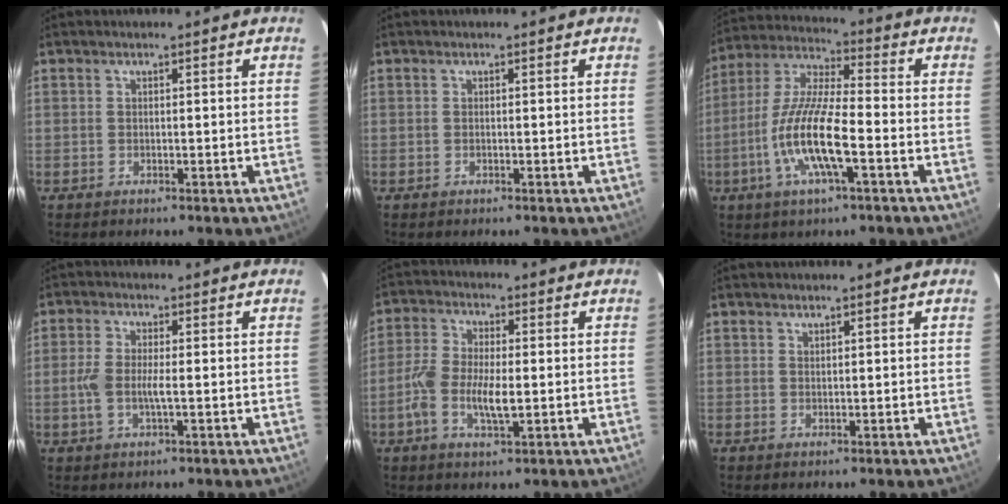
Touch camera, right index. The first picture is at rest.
{"total": 0.0}
{"total": 13.9, "force": [-4.7, 2.7, 12.8], "torque": [-0.263, -0.008, -0.095]}
{"total": 4.8, "force": [-0.8, 1.5, 4.5], "torque": [-0.099, 0.000, -0.015]}
{"total": 7.7, "force": [-1.7, 3.0, 6.8], "torque": [-0.145, 0.001, -0.038]}
{"total": 0.5, "force": [0.5, 0.1, 0.0], "torque": [-0.001, 0.001, 0.011]}